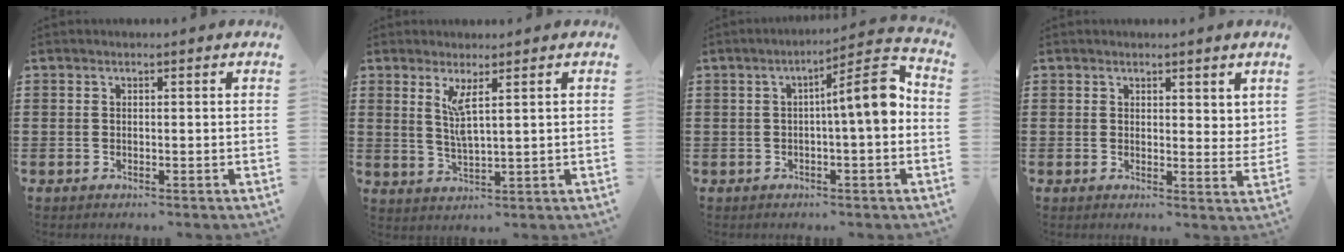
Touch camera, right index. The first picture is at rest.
{"total": 4.1, "force": [1.8, 0.7, 3.6], "torque": [-0.077, 0.002, 0.029]}
{"total": 8.9, "force": [0.5, 1.3, 8.8], "torque": [-0.129, -0.007, -0.003]}
{"total": 2.1, "force": [1.7, 1.1, 0.6], "torque": [-0.008, 0.004, 0.030]}